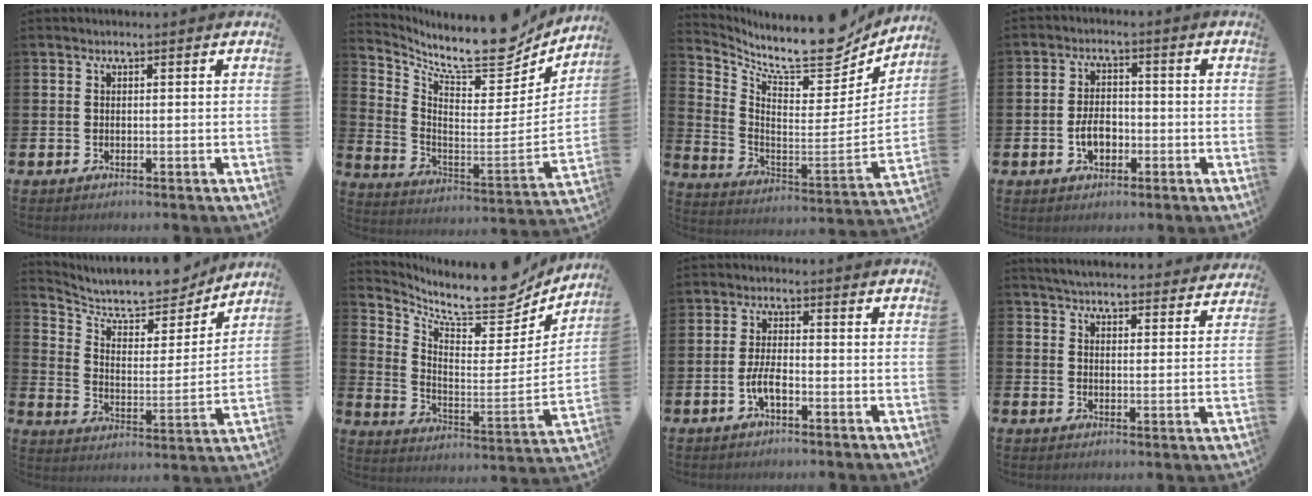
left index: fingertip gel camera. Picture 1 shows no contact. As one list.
[{"total": 10.1, "force": [8.7, 3.2, 4.2], "torque": [-0.079, -0.085, 0.142]}, {"total": 11.1, "force": [9.6, 3.1, 4.6], "torque": [-0.091, -0.087, 0.157]}, {"total": 3.9, "force": [-1.2, 2.6, 2.7], "torque": [-0.036, 0.000, -0.027]}, {"total": 10.5, "force": [9.6, 3.0, 3.2], "torque": [-0.083, -0.073, 0.162]}, {"total": 9.9, "force": [8.6, 3.2, 3.8], "torque": [-0.072, -0.084, 0.141]}, {"total": 3.6, "force": [-1.4, 1.3, 3.1], "torque": [-0.061, 0.004, -0.027]}, {"total": 5.1, "force": [5.0, 0.6, 0.6], "torque": [-0.026, -0.038, 0.088]}]